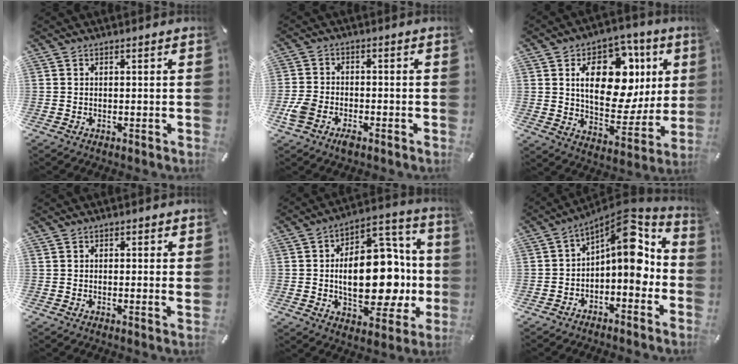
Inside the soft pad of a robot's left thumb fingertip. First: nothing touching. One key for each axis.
{"total": 5.5, "fx": -3.0, "fy": 3.5, "fz": 3.1, "tx": -0.074, "ty": 0.013, "tz": -0.059}
{"total": 20.1, "fx": 6.4, "fy": 12.7, "fz": 14.2, "tx": -0.213, "ty": -0.026, "tz": 0.111}
{"total": 1.3, "fx": 0.8, "fy": 0.6, "fz": 0.9, "tx": -0.010, "ty": -0.003, "tz": 0.013}
{"total": 21.5, "fx": -0.8, "fy": 12.5, "fz": 17.4, "tx": -0.260, "ty": -0.011, "tz": -0.010}
{"total": 12.1, "fx": 3.1, "fy": 6.2, "fz": 9.9, "tx": -0.121, "ty": -0.039, "tz": 0.047}